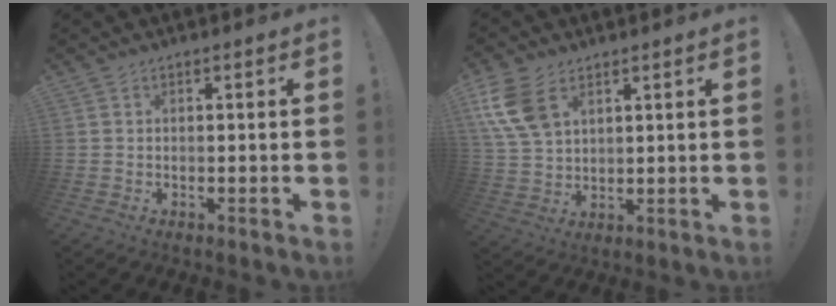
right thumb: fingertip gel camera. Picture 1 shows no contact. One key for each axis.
{"total": 11.4, "fx": 5.5, "fy": 7.1, "fz": 7.0, "tx": -0.143, "ty": -0.012, "tz": 0.112}